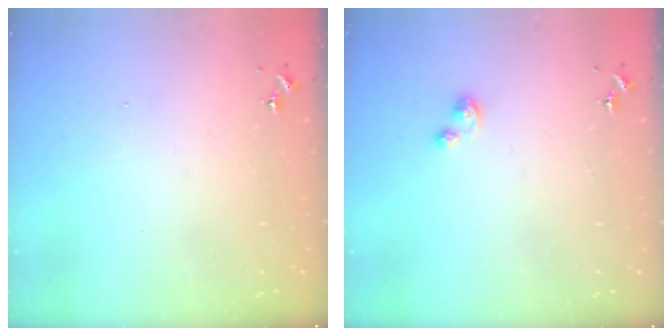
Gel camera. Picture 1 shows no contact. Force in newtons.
{"total": 2.9, "press": 2.9, "slide": 0.3}